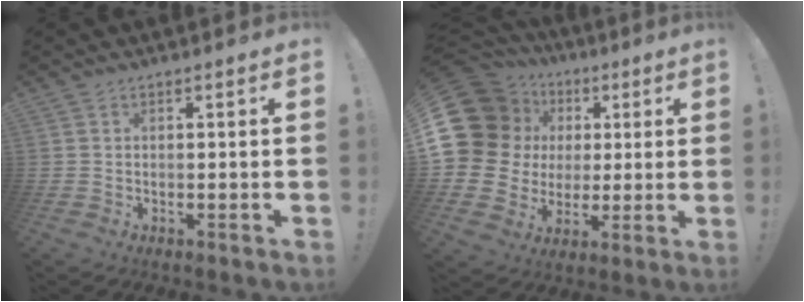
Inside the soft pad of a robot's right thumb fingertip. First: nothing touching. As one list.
[{"total": 19.6, "force": [5.0, 16.4, 9.5], "torque": [-0.173, -0.019, 0.125]}]